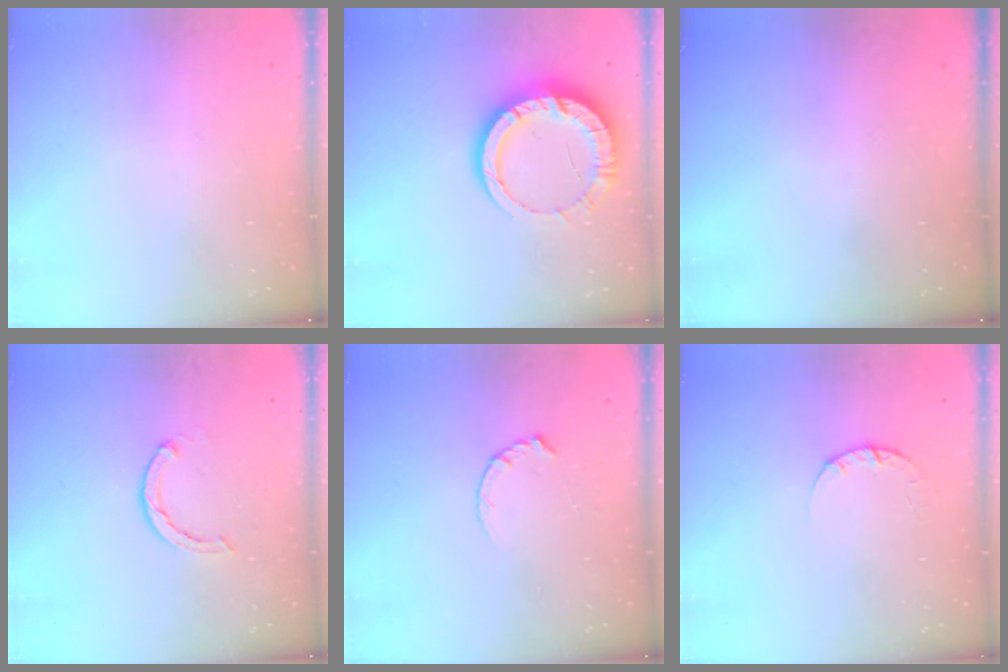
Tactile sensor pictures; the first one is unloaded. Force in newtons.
{"total": 14.4, "press": 14.3, "slide": 1.4}
{"total": 0.0}
{"total": 2.4, "press": 2.4, "slide": 0.4}
{"total": 2.8, "press": 2.8, "slide": 0.4}
{"total": 2.4, "press": 2.4, "slide": 0.3}